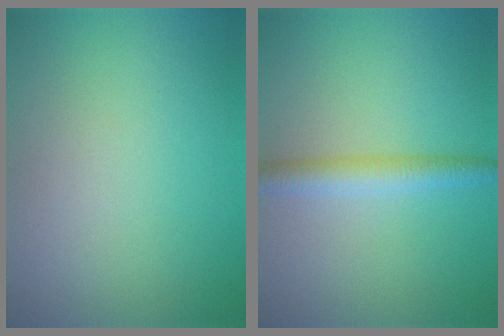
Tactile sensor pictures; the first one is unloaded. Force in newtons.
{"total": 2.8, "press": 2.8, "slide": 0.0}